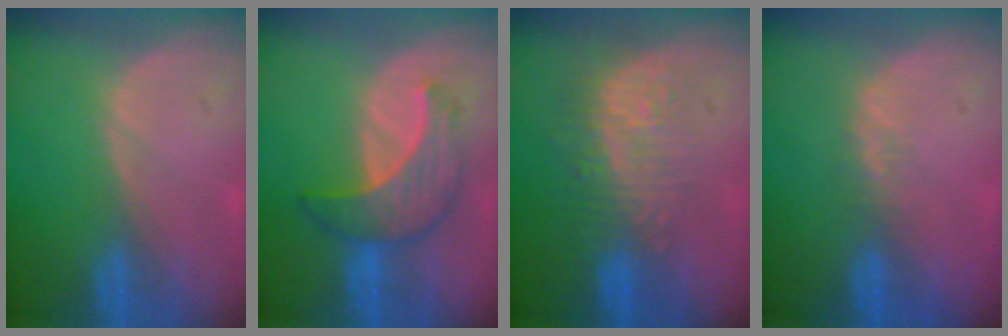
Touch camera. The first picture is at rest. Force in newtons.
{"total": 7.0, "press": 6.9, "slide": 0.5}
{"total": 8.9, "press": 8.3, "slide": 3.2}
{"total": 2.1, "press": 1.7, "slide": 1.2}